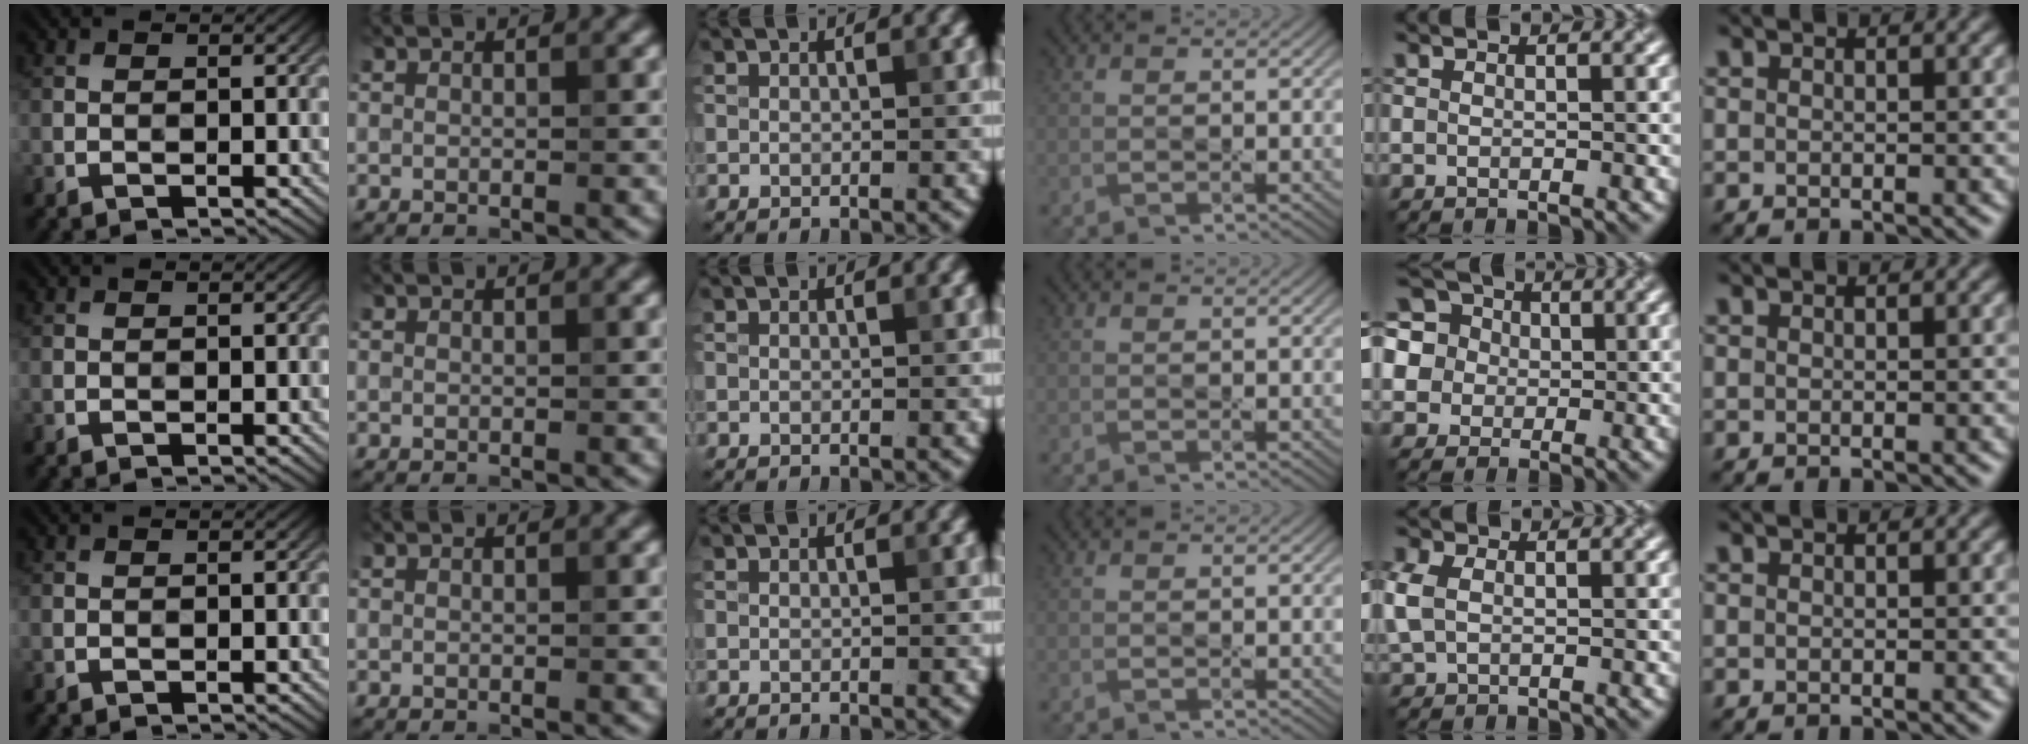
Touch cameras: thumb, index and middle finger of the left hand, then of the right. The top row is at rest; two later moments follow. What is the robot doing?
{"motion": "press", "object": "toy piano key"}